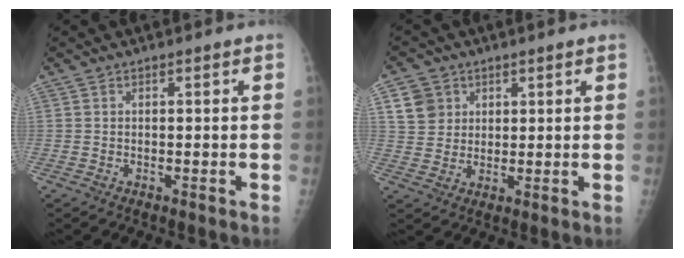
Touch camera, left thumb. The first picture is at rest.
{"total": 6.0, "force": [2.6, 5.2, 1.5], "torque": [-0.006, -0.010, 0.050]}